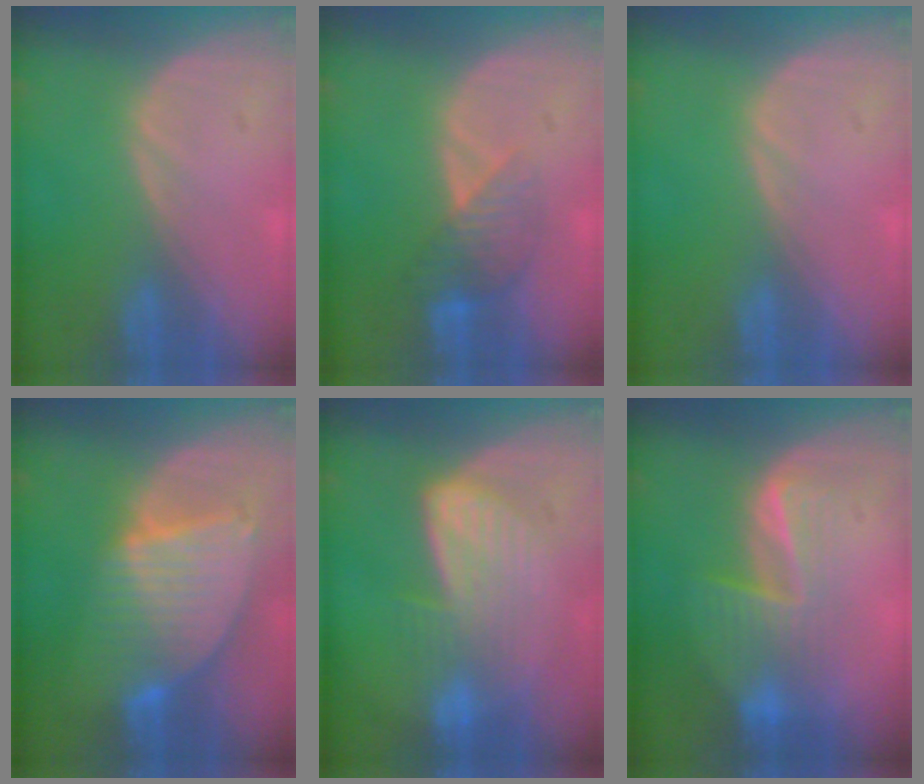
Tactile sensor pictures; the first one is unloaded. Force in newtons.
{"total": 4.2, "press": 4.1, "slide": 0.5}
{"total": 0.0}
{"total": 8.4, "press": 7.4, "slide": 4.1}
{"total": 6.7, "press": 6.7, "slide": 0.4}
{"total": 6.8, "press": 6.3, "slide": 2.4}